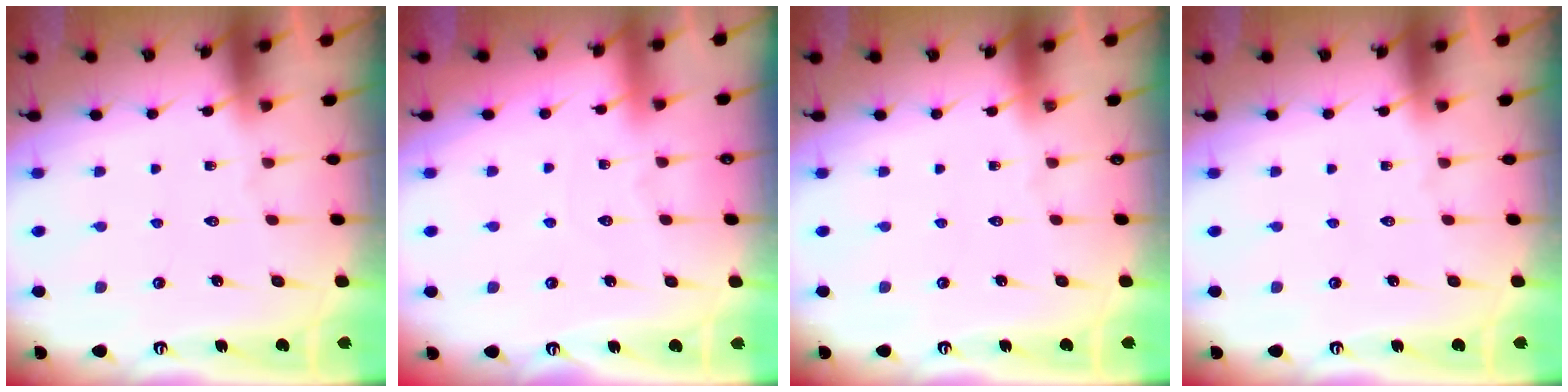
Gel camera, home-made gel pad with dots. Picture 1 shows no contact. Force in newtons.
{"total": 2.7, "press": 2.7, "slide": 0.3}
{"total": 0.0}
{"total": 0.0}